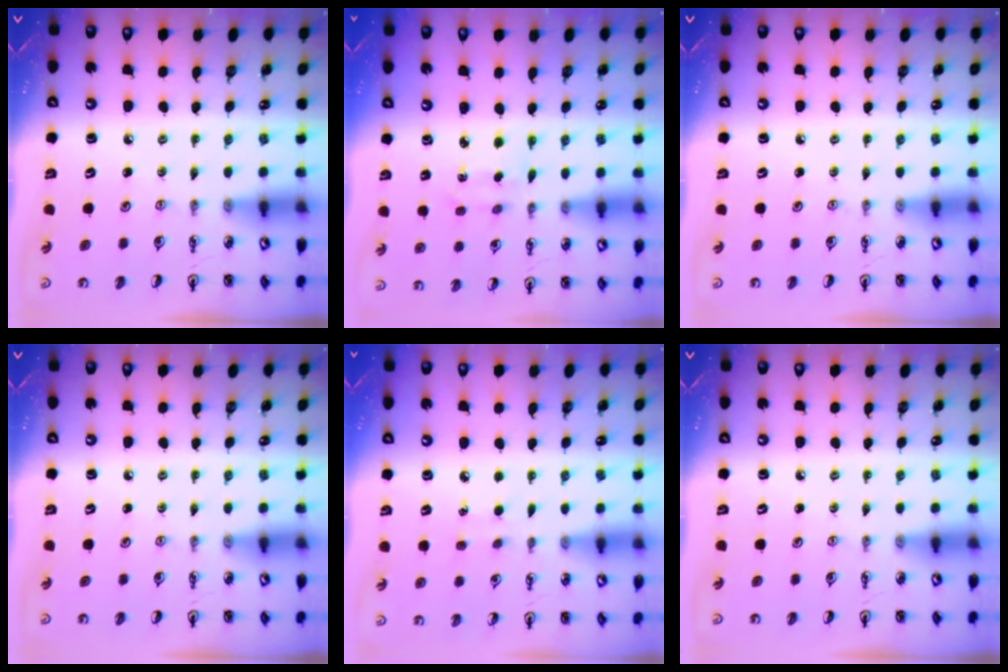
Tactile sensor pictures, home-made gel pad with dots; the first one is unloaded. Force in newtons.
{"total": 2.2, "press": 2.1, "slide": 0.7}
{"total": 0.0}
{"total": 0.0}
{"total": 4.9, "press": 4.9, "slide": 0.6}
{"total": 0.0}